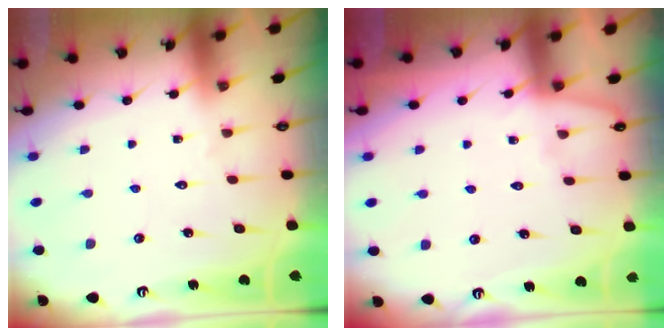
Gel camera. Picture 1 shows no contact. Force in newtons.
{"total": 2.0, "press": 2.0, "slide": 0.4}